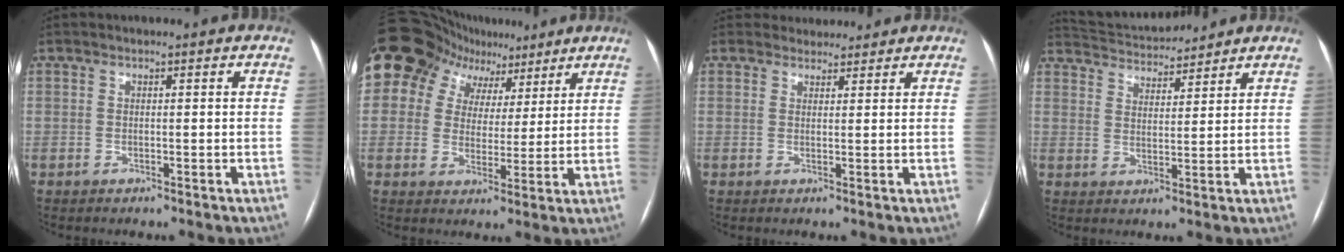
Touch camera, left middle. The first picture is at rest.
{"total": 13.1, "force": [8.2, 9.4, 3.8], "torque": [-0.070, 0.049, 0.124]}
{"total": 3.9, "force": [3.6, 1.5, -0.2], "torque": [0.009, 0.018, 0.047]}
{"total": 9.3, "force": [9.1, 1.0, 1.7], "torque": [-0.041, 0.022, 0.149]}